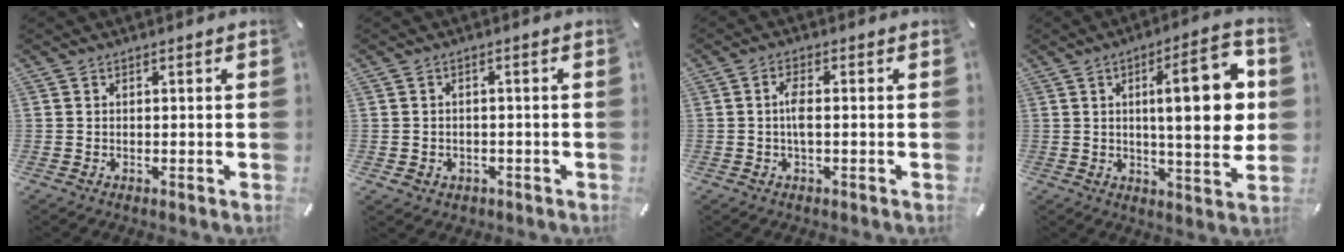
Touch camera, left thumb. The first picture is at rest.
{"total": 2.4, "force": [-0.7, 2.2, 0.5], "torque": [-0.010, 0.005, -0.015]}
{"total": 3.8, "force": [-0.3, 1.0, 3.6], "torque": [-0.075, -0.002, -0.010]}
{"total": 18.5, "force": [3.1, 5.1, 17.5], "torque": [-0.246, -0.006, 0.036]}